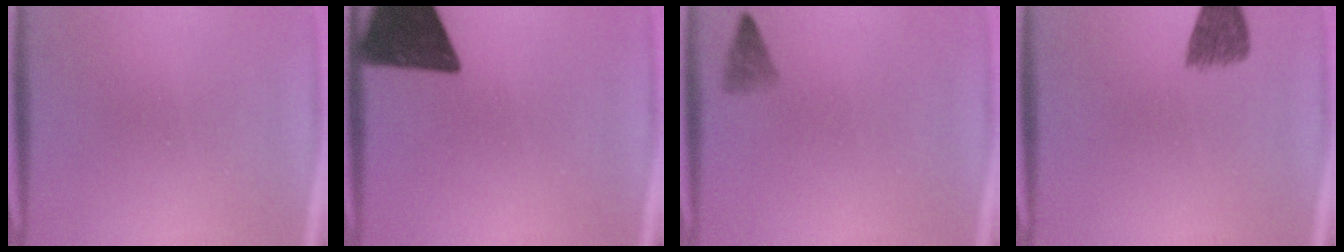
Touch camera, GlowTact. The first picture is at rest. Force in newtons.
{"total": 12.5}
{"total": 1.0}
{"total": 5.1}